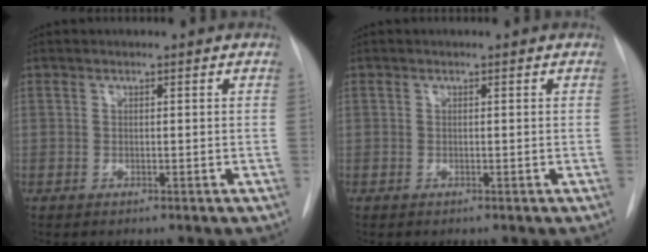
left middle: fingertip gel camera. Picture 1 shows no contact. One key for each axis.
{"total": 0.0}